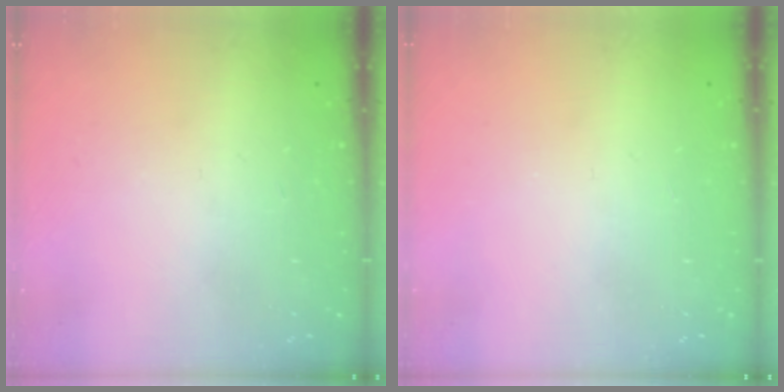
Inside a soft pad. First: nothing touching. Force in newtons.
{"total": 0.0}